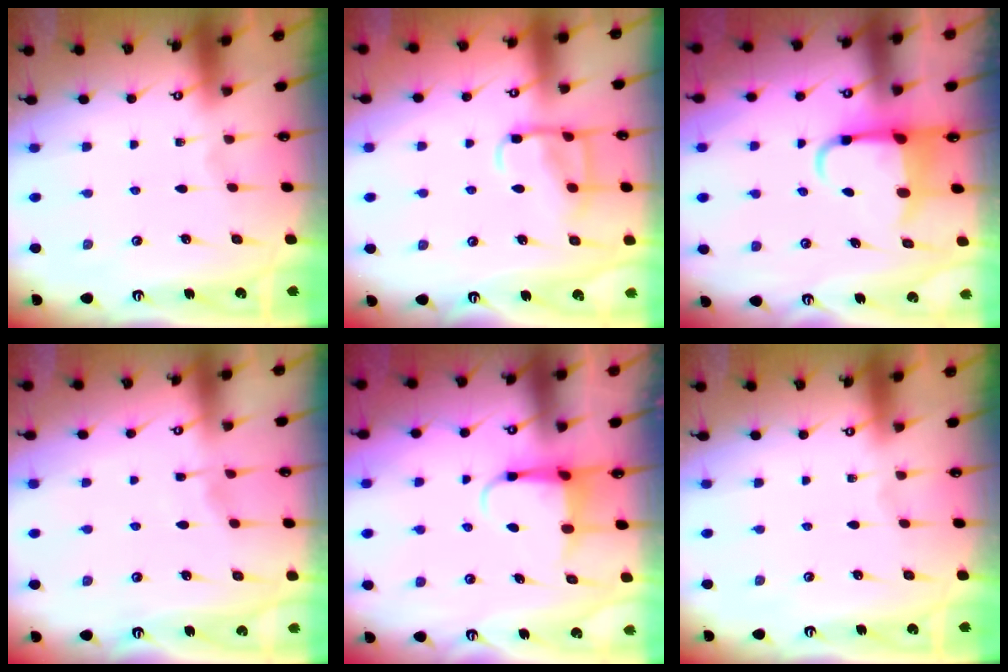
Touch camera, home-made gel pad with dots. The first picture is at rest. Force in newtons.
{"total": 11.2, "press": 11.1, "slide": 1.0}
{"total": 5.7, "press": 5.6, "slide": 1.1}
{"total": 3.3, "press": 3.3, "slide": 0.3}
{"total": 4.4, "press": 4.3, "slide": 0.6}
{"total": 0.0}